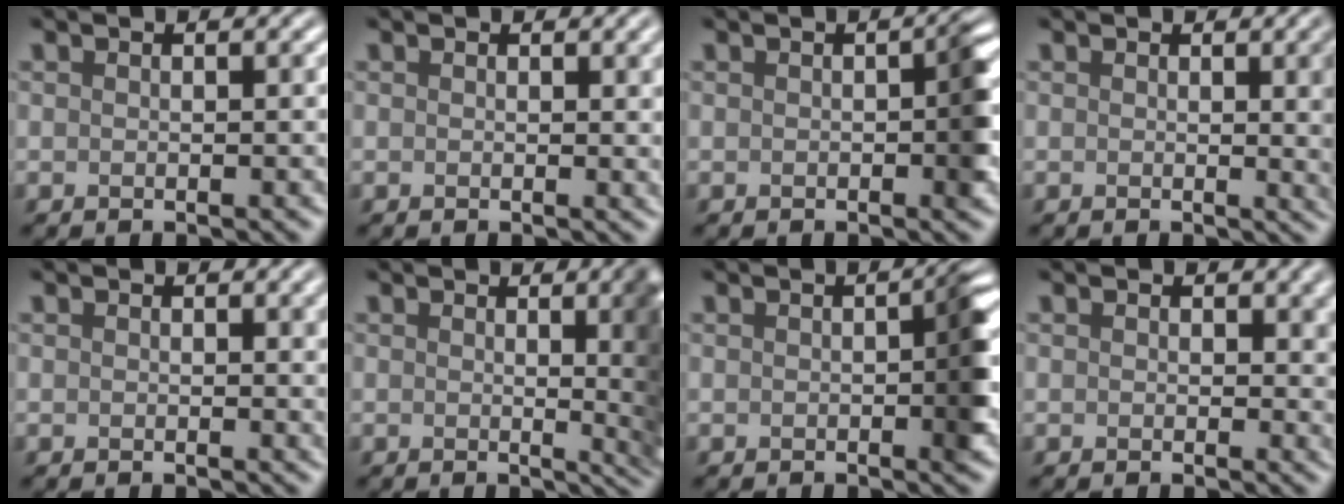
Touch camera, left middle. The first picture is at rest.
{"total": 2.1, "force": [0.7, 0.6, 1.8], "torque": [-0.012, 0.002, 0.008]}
{"total": 2.3, "force": [-0.2, 0.4, 2.3], "torque": [-0.030, 0.003, -0.003]}
{"total": 5.3, "force": [0.7, 1.9, 4.8], "torque": [-0.034, 0.000, 0.012]}
{"total": 1.5, "force": [0.6, 0.3, 1.4], "torque": [-0.010, 0.001, 0.008]}
{"total": 8.3, "force": [0.8, 3.3, 7.6], "torque": [-0.035, 0.012, 0.000]}
{"total": 3.0, "force": [-0.2, 0.5, 3.0], "torque": [-0.040, 0.004, -0.001]}
{"total": 2.1, "force": [0.7, 1.4, 1.4], "torque": [-0.009, -0.002, 0.003]}